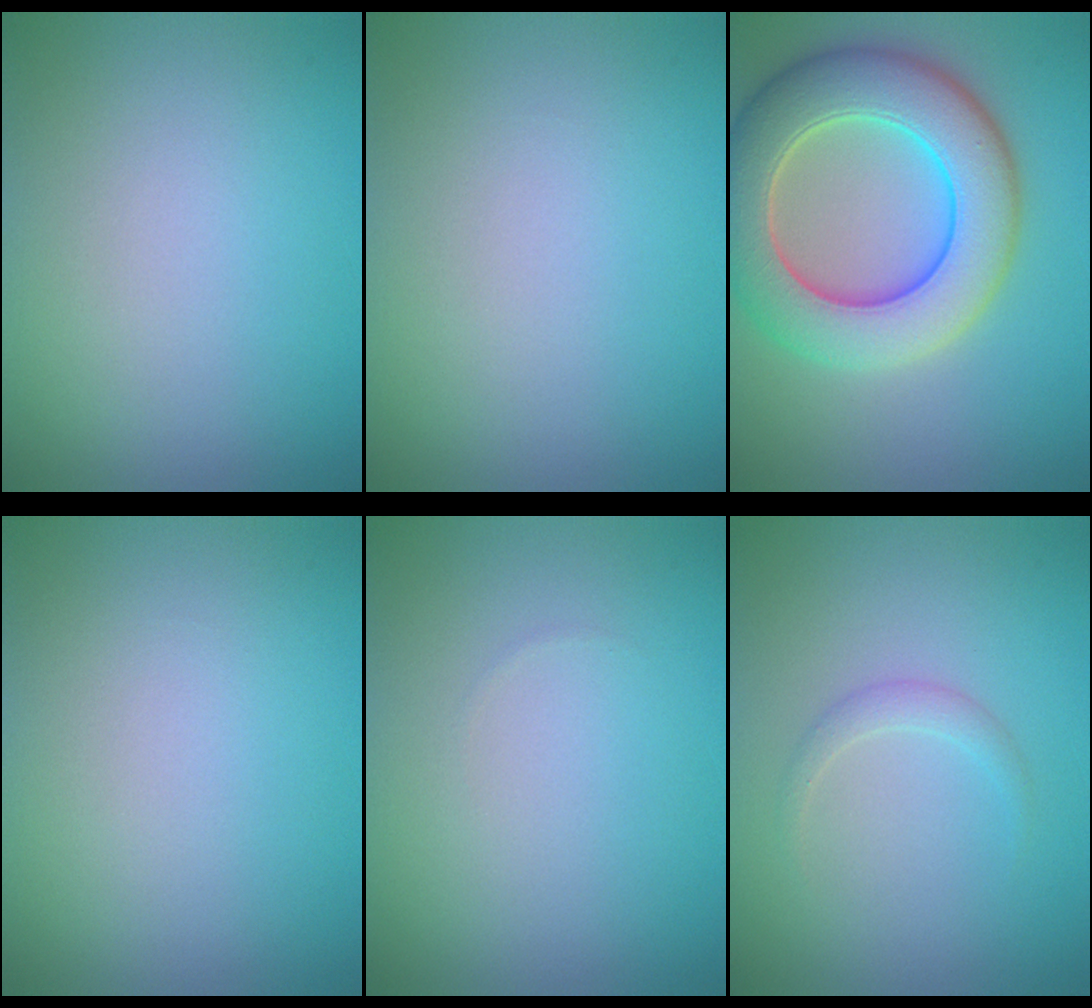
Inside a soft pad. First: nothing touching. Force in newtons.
{"total": 0.0}
{"total": 9.7, "press": 9.7, "slide": 0.6}
{"total": 0.0}
{"total": 0.0}
{"total": 1.1, "press": 1.1, "slide": 0.1}